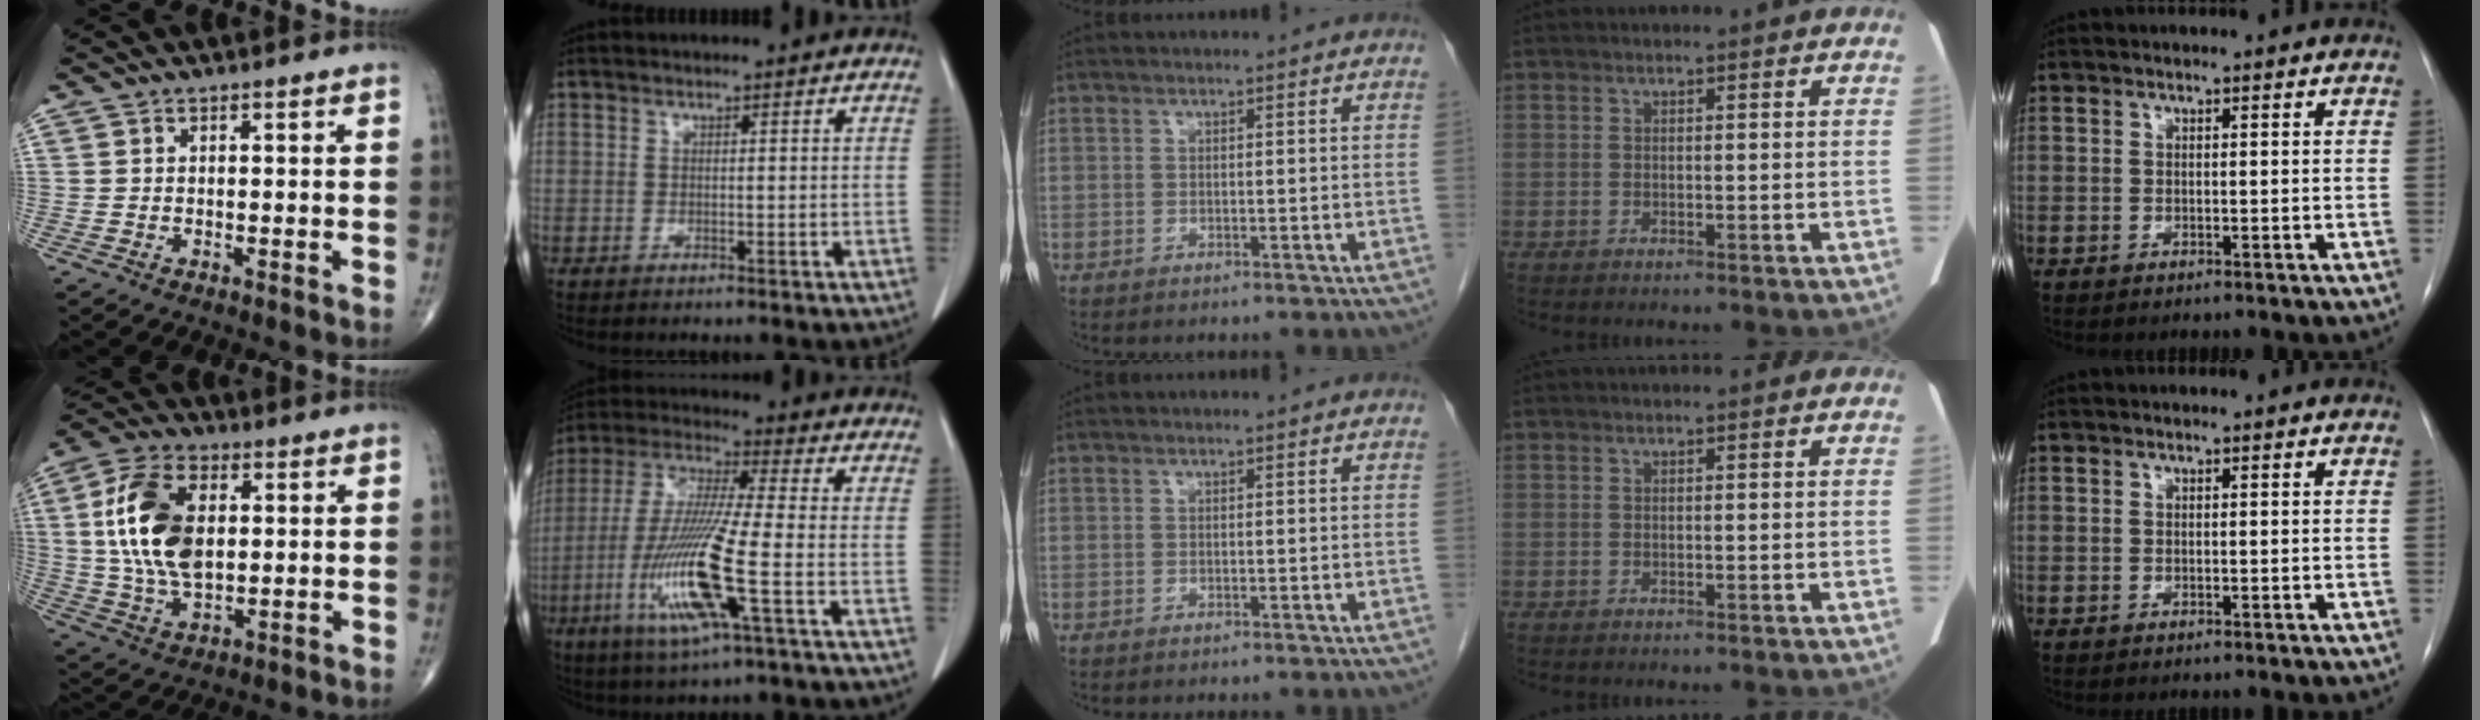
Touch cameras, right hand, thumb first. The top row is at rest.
{"thumb": {"total": 16.1, "force": [2.4, 9.0, 13.1], "torque": [-0.254, 0.003, 0.047]}, "index": {"total": 15.0, "force": [-4.7, 0.2, 14.2], "torque": [-0.299, -0.019, -0.095]}}